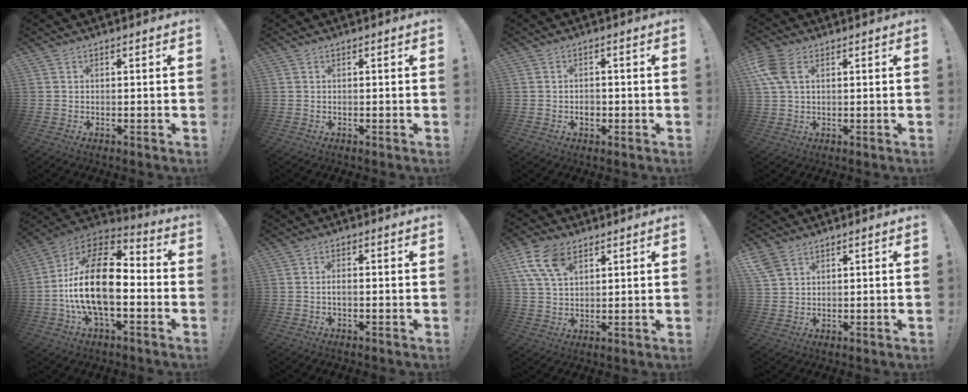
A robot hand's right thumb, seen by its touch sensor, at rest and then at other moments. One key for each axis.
{"total": 0.0}
{"total": 2.2, "fx": -0.8, "fy": 1.7, "fz": 1.1, "tx": -0.002, "ty": 0.000, "tz": -0.018}
{"total": 7.5, "fx": 2.6, "fy": 4.3, "fz": 5.5, "tx": -0.126, "ty": 0.003, "tz": 0.049}
{"total": 22.2, "fx": -2.4, "fy": 11.1, "fz": 19.1, "tx": -0.359, "ty": 0.020, "tz": -0.039}
{"total": 1.8, "fx": -0.5, "fy": 0.5, "fz": 1.7, "tx": -0.036, "ty": 0.002, "tz": -0.010}
{"total": 11.0, "fx": 5.6, "fy": 6.4, "fz": 7.0, "tx": -0.139, "ty": -0.007, "tz": 0.109}
{"total": 4.5, "fx": 2.9, "fy": 2.5, "fz": 2.4, "tx": -0.050, "ty": -0.010, "tz": 0.060}